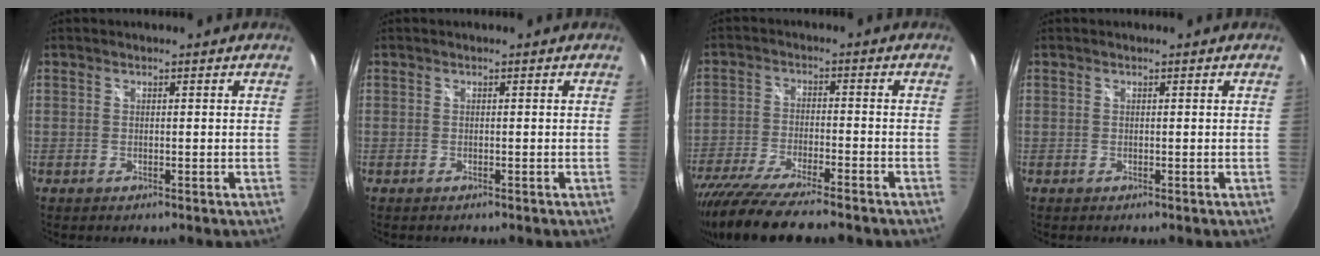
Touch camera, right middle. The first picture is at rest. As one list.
[{"total": 0.0}, {"total": 16.6, "force": [-13.8, 2.4, 8.9], "torque": [-0.181, -0.048, -0.233]}, {"total": 0.0}]